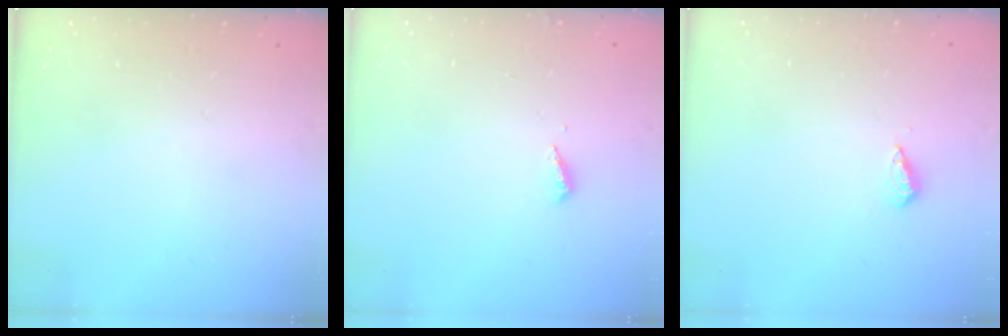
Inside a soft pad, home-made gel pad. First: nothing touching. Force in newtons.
{"total": 2.0, "press": 2.0, "slide": 0.2}
{"total": 4.2, "press": 4.1, "slide": 1.0}